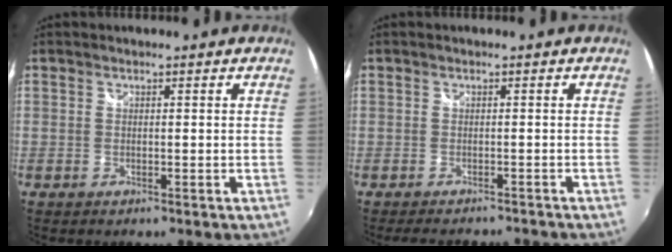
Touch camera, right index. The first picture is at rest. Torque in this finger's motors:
{"motor_torque": [-1.95, -0.19, -0.97, -0.21]}